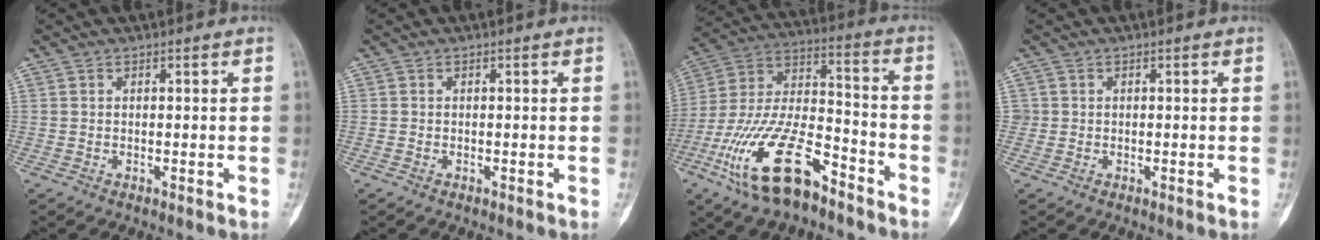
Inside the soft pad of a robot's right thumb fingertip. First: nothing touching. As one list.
[{"total": 0.0}, {"total": 20.9, "force": [-12.2, 8.6, 14.7], "torque": [-0.299, 0.063, -0.230]}, {"total": 0.9, "force": [0.0, 0.9, 0.0], "torque": [0.007, 0.004, -0.001]}]